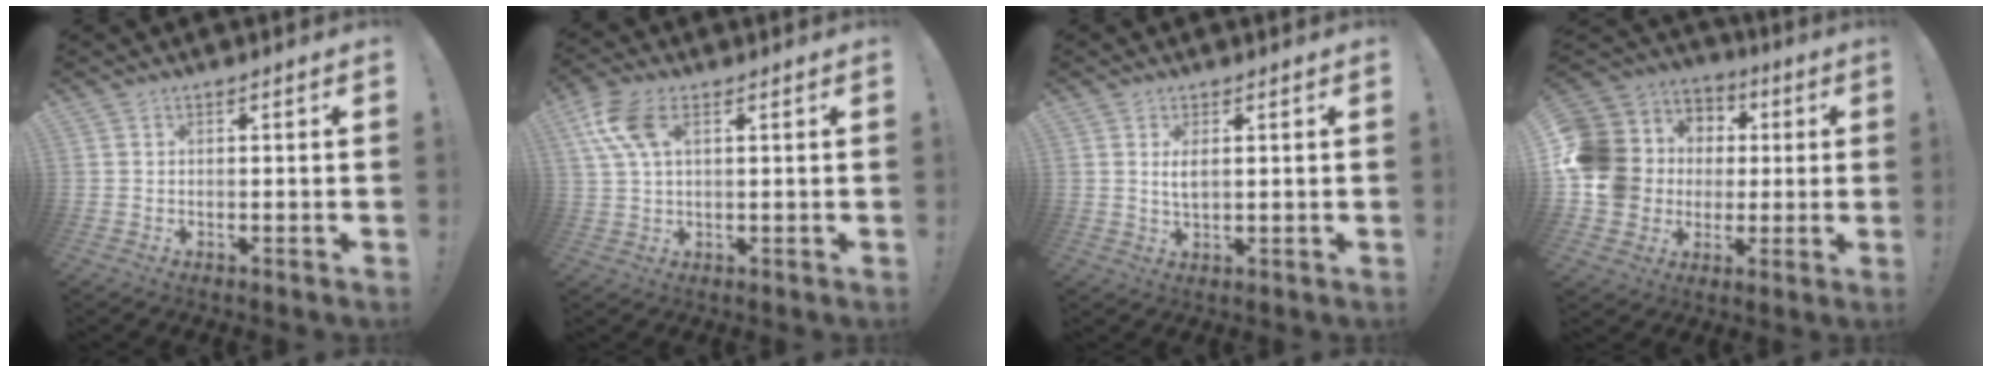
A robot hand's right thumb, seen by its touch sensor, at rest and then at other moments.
{"total": 9.5, "force": [3.6, 4.7, 7.5], "torque": [-0.154, 0.000, 0.072]}
{"total": 3.0, "force": [0.9, 1.0, 2.7], "torque": [-0.044, -0.006, 0.013]}
{"total": 16.8, "force": [0.7, 15.3, 6.8], "torque": [-0.130, 0.007, 0.047]}